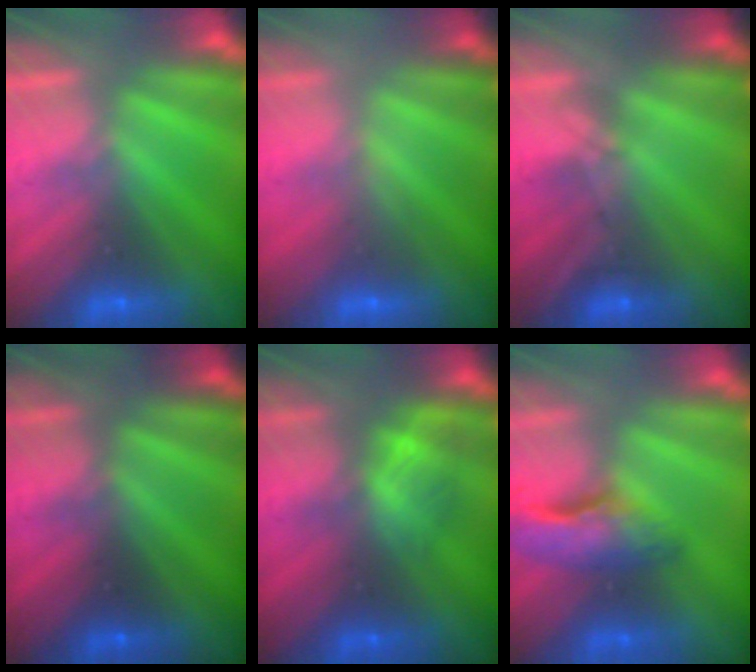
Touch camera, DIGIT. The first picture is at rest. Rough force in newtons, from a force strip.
{"total": 2.2}
{"total": 1.6}
{"total": 2.8}
{"total": 2.3}
{"total": 5.3}